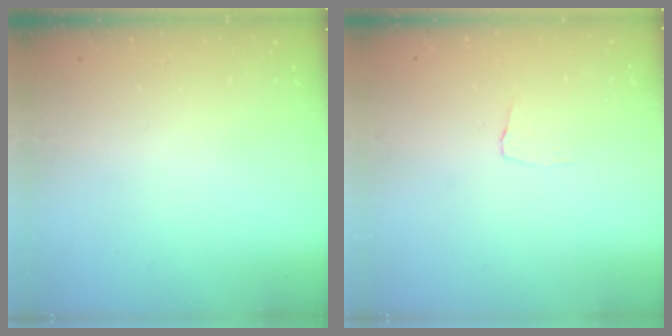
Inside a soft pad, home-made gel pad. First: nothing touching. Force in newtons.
{"total": 2.9, "press": 2.8, "slide": 0.3}